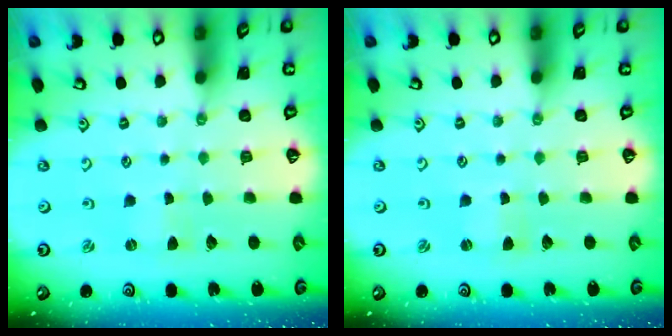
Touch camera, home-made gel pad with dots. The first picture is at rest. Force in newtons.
{"total": 0.0}